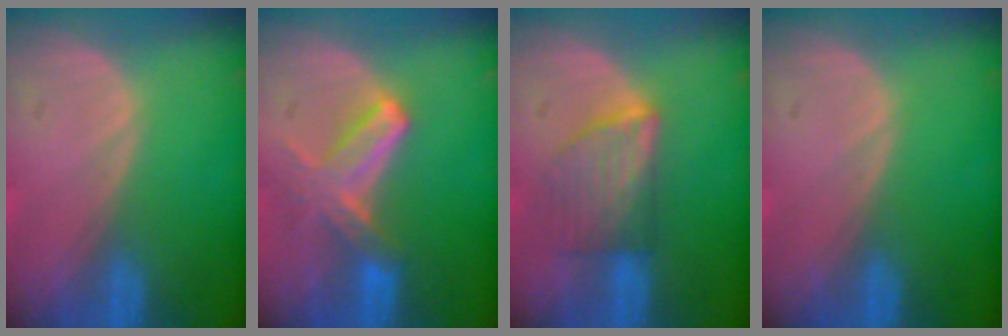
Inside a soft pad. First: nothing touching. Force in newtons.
{"total": 5.7, "press": 5.7, "slide": 1.0}
{"total": 6.0, "press": 5.9, "slide": 1.3}
{"total": 0.0}